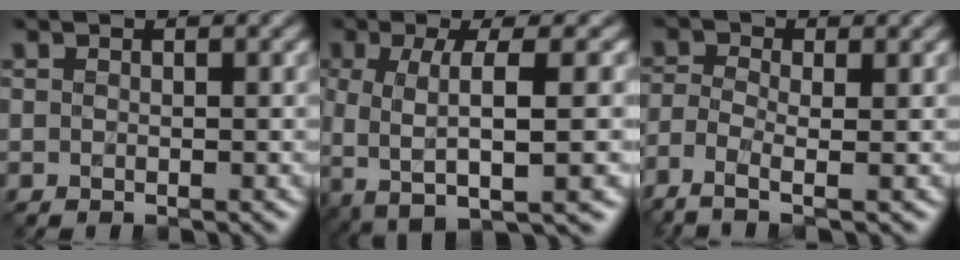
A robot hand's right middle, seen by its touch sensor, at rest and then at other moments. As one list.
[{"total": 7.2, "force": [-1.3, 2.1, 6.8], "torque": [-0.114, -0.011, -0.026]}, {"total": 3.6, "force": [-2.1, 1.1, 2.8], "torque": [-0.067, -0.009, -0.050]}]